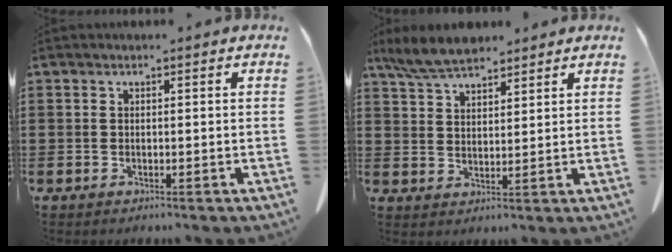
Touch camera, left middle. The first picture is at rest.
{"total": 6.2, "force": [5.4, 1.7, 2.7], "torque": [-0.070, -0.010, 0.103]}